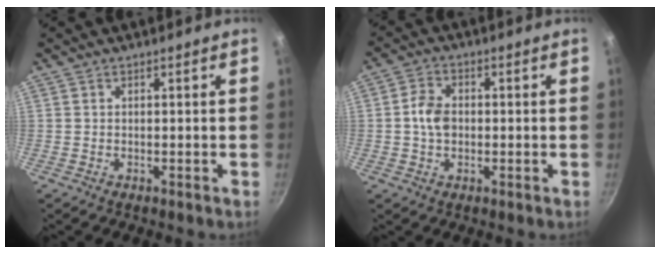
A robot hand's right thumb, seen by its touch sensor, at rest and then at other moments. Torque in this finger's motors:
{"motor_torque": [-0.17, 0.36, 0.60, -0.14, 0.02]}